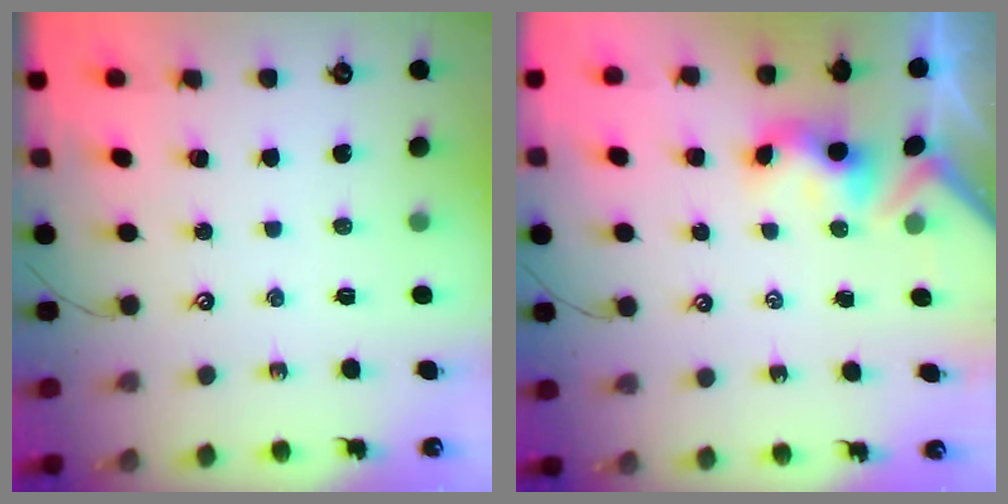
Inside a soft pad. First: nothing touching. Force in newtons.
{"total": 3.8, "press": 3.8, "slide": 0.2}